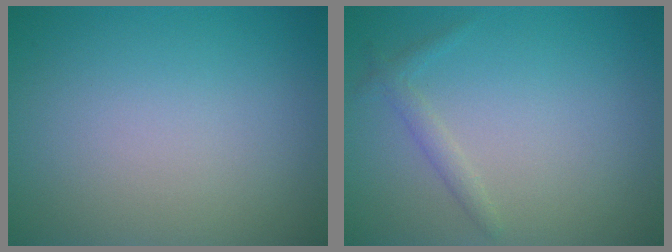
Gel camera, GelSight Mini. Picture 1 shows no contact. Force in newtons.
{"total": 1.3, "press": 1.3, "slide": 0.1}